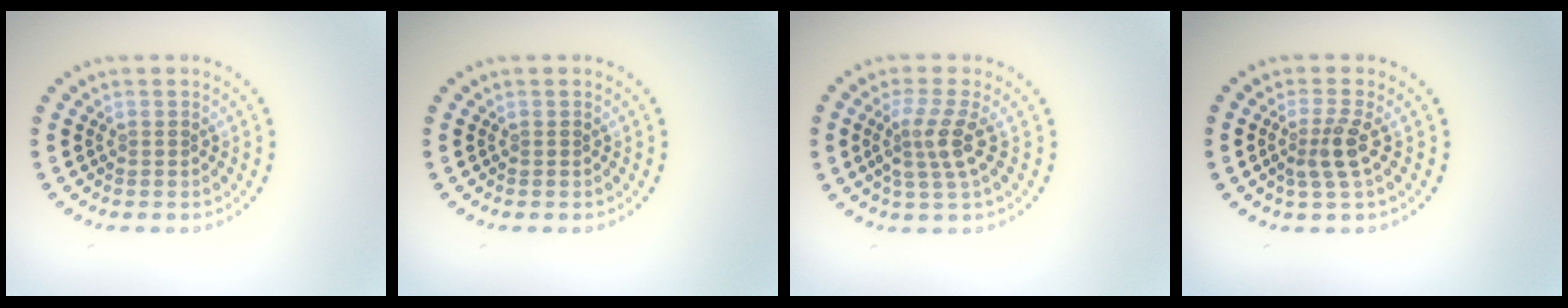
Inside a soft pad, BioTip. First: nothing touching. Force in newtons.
{"total": 0.0}
{"total": 3.0, "press": 2.4, "slide": 1.8}
{"total": 2.4, "press": 1.9, "slide": 1.5}